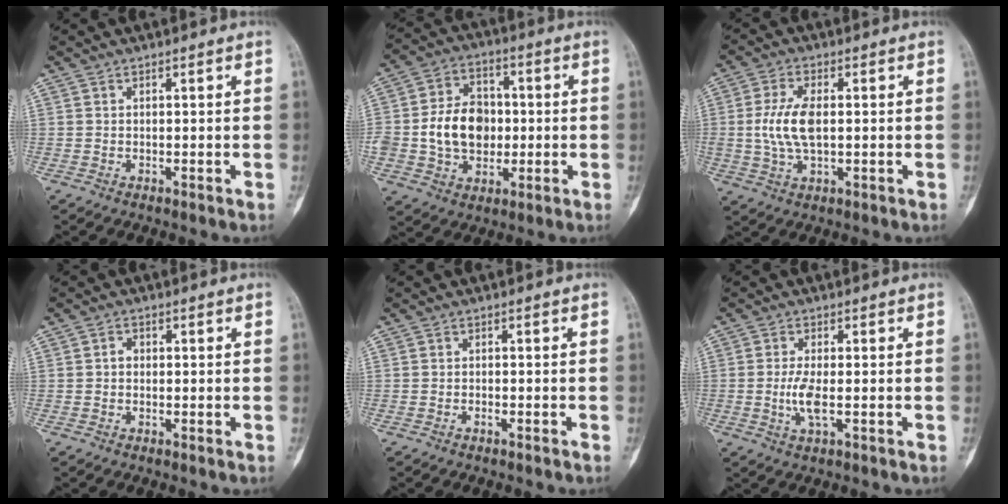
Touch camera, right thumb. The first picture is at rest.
{"total": 12.9, "force": [-0.7, 9.9, 8.2], "torque": [-0.116, 0.019, -0.010]}
{"total": 8.0, "force": [0.2, 3.9, 7.0], "torque": [-0.154, 0.002, 0.005]}
{"total": 1.4, "force": [-0.1, 1.1, 0.8], "torque": [-0.006, 0.005, -0.006]}
{"total": 0.8, "force": [-0.6, 0.2, 0.5], "torque": [-0.014, 0.006, -0.010]}
{"total": 4.2, "force": [-0.7, 1.3, 4.0], "torque": [-0.089, -0.006, -0.015]}